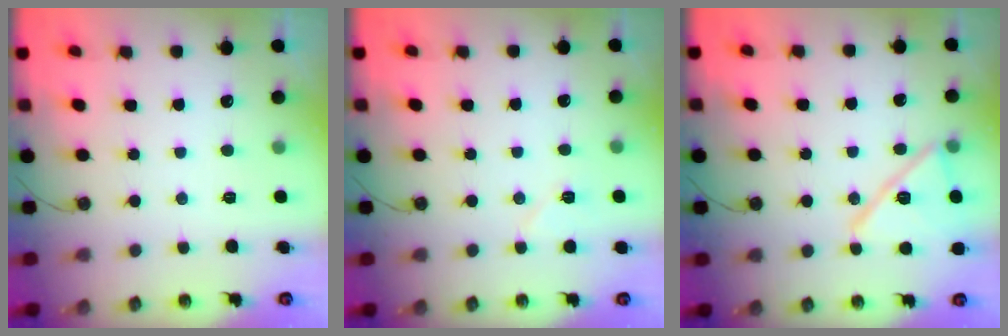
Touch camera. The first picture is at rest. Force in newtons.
{"total": 6.7, "press": 6.6, "slide": 1.2}
{"total": 15.1, "press": 15.1, "slide": 0.1}